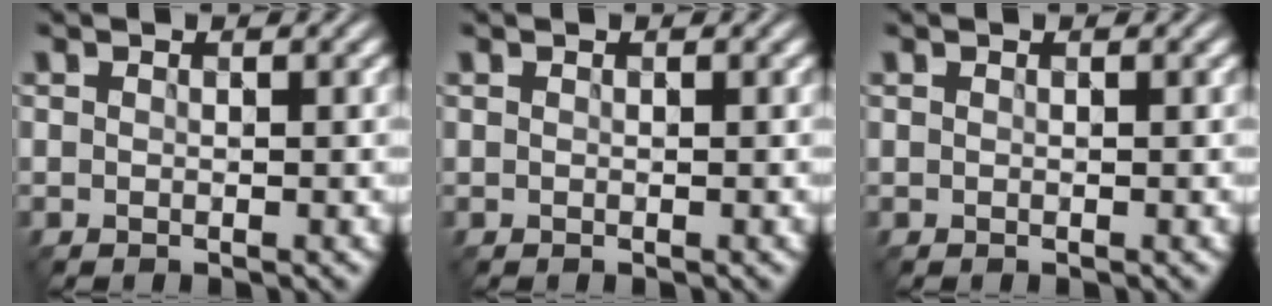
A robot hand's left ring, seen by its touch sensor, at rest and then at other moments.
{"total": 0.0}
{"total": 0.0}